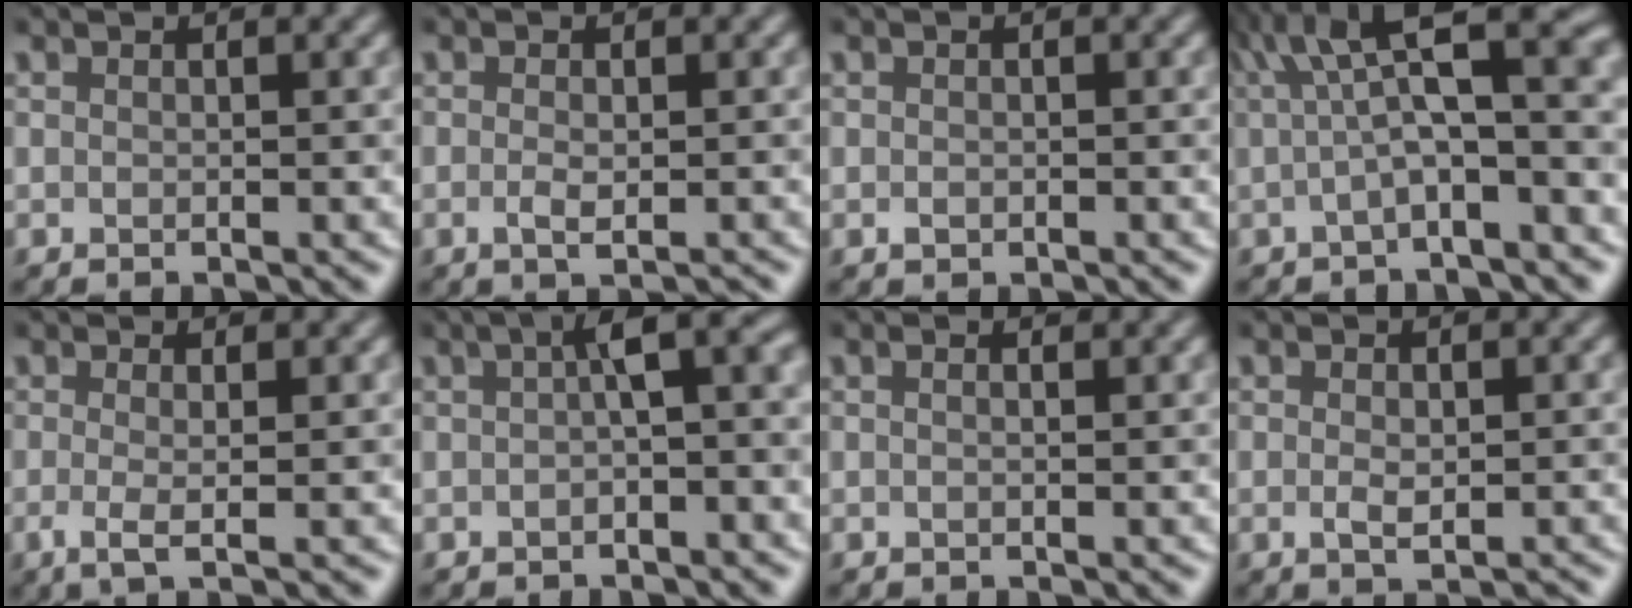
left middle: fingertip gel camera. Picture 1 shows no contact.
{"total": 1.8, "force": [-0.6, 0.5, 1.6], "torque": [-0.029, -0.003, -0.011]}
{"total": 0.7, "force": [-0.3, 0.5, 0.4], "torque": [-0.007, -0.002, -0.006]}
{"total": 8.2, "force": [1.2, 2.3, 7.8], "torque": [-0.120, 0.022, 0.011]}
{"total": 2.7, "force": [-0.3, 0.7, 2.6], "torque": [-0.040, -0.004, -0.009]}
{"total": 3.9, "force": [0.3, 0.9, 3.8], "torque": [-0.052, 0.018, -0.001]}
{"total": 1.3, "force": [0.6, 0.4, 1.0], "torque": [-0.014, -0.004, -0.008]}
{"total": 1.9, "force": [-0.4, 0.8, 1.7], "torque": [-0.032, -0.005, -0.005]}